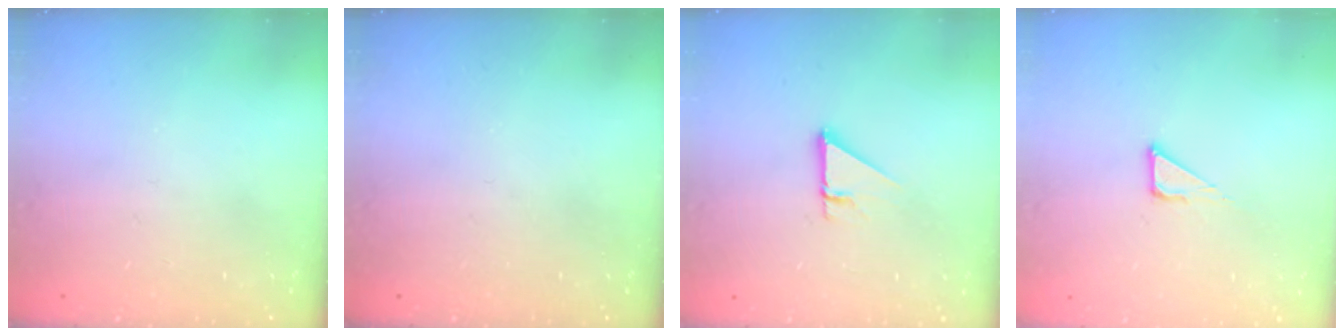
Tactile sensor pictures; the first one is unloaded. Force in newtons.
{"total": 0.0}
{"total": 2.7, "press": 2.7, "slide": 0.1}
{"total": 3.6, "press": 3.6, "slide": 0.3}